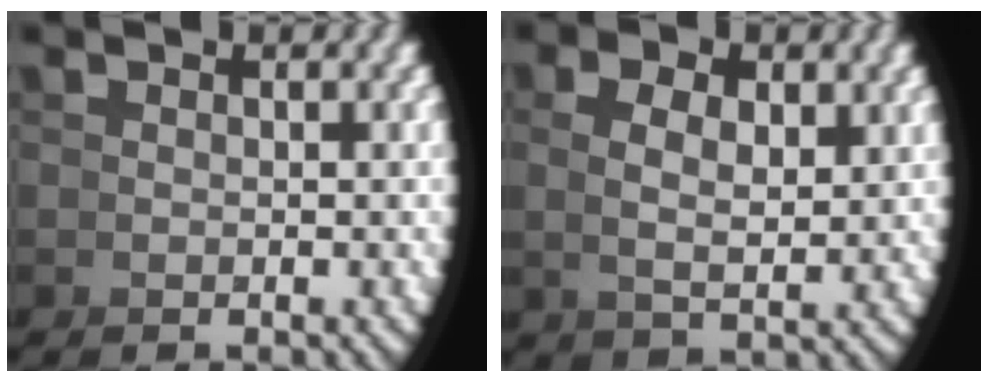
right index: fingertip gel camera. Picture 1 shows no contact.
{"total": 2.5, "force": [1.4, 0.5, 2.0], "torque": [-0.026, -0.001, 0.033]}